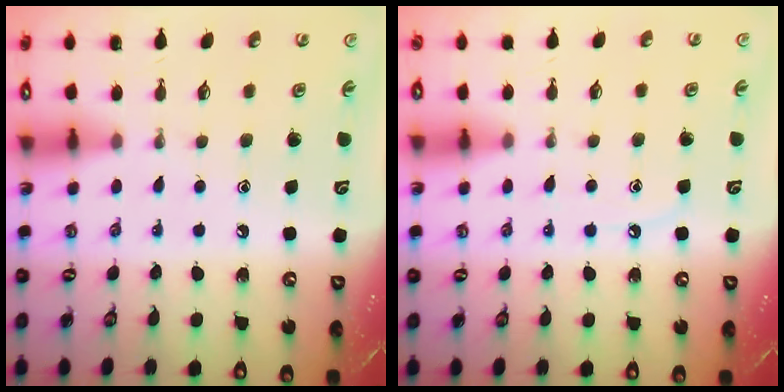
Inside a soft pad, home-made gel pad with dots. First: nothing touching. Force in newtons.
{"total": 6.6, "press": 6.5, "slide": 0.9}